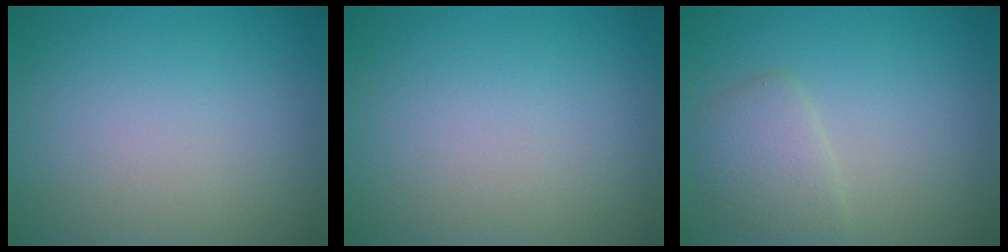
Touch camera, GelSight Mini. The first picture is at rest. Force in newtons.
{"total": 0.0}
{"total": 2.6, "press": 2.6, "slide": 0.3}